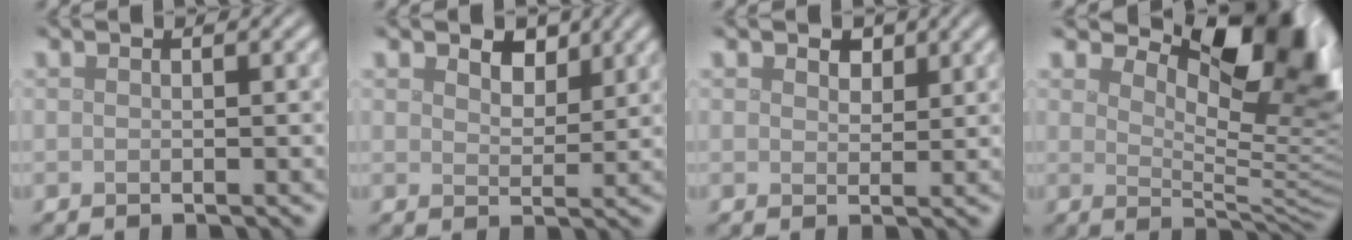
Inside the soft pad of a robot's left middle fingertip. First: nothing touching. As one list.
[{"total": 2.4, "force": [1.7, 1.3, 1.1], "torque": [-0.025, -0.005, 0.025]}, {"total": 1.6, "force": [1.1, 1.0, 0.6], "torque": [-0.011, -0.005, 0.015]}, {"total": 12.1, "force": [6.4, 5.1, 9.0], "torque": [-0.121, 0.000, 0.110]}]